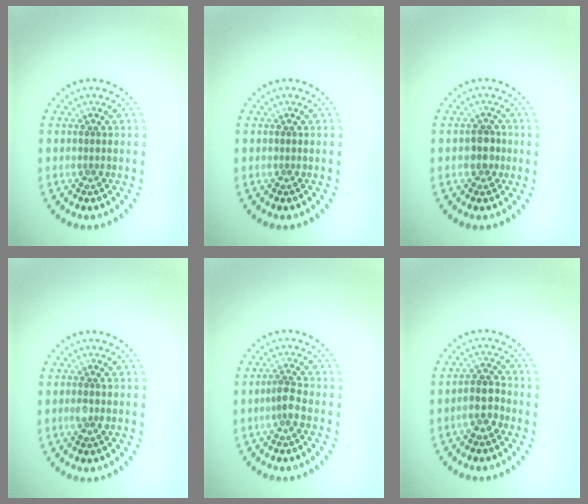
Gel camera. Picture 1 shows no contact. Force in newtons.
{"total": 0.0}
{"total": 1.8, "press": 1.7, "slide": 0.6}
{"total": 0.9, "press": 0.8, "slide": 0.4}
{"total": 1.7, "press": 1.4, "slide": 1.0}
{"total": 2.6, "press": 2.3, "slide": 1.2}